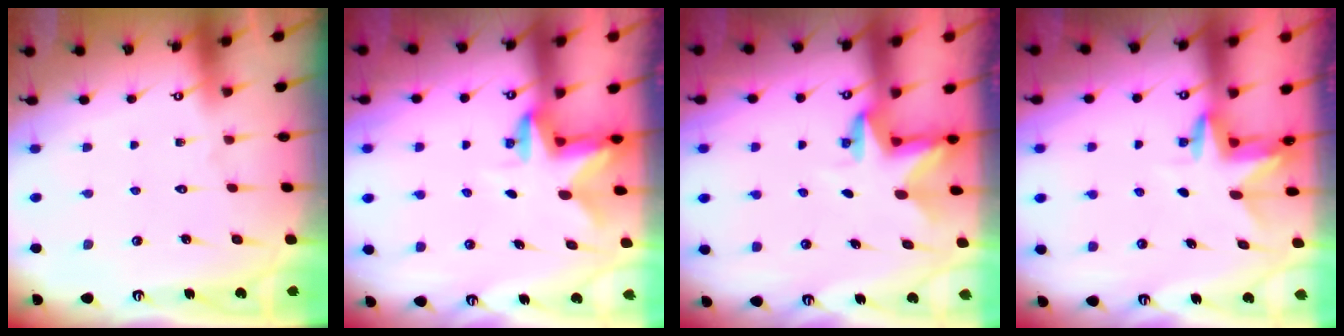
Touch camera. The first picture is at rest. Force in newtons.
{"total": 2.5, "press": 2.4, "slide": 0.4}
{"total": 2.9, "press": 2.9, "slide": 0.2}
{"total": 3.2, "press": 3.2, "slide": 0.3}